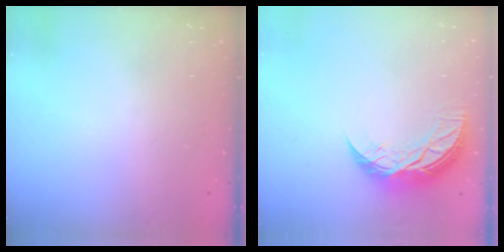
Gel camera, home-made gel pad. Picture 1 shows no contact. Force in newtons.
{"total": 9.3, "press": 9.3, "slide": 0.8}